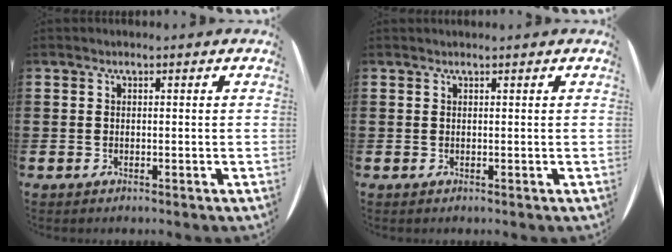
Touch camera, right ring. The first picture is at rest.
{"total": 0.0}